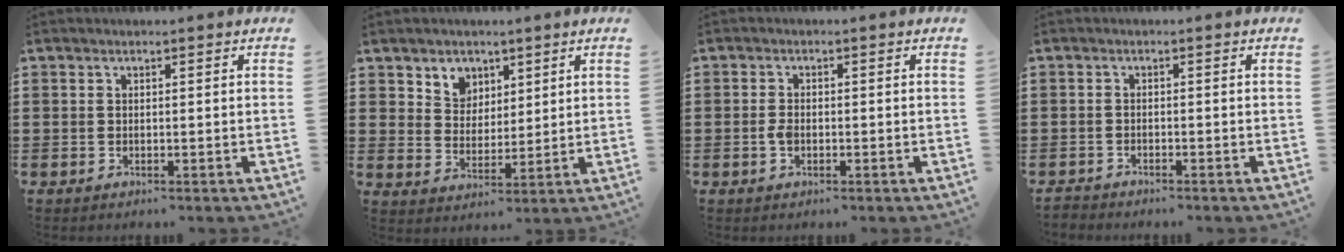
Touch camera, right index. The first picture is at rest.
{"total": 4.6, "force": [3.0, 3.6, 0.0], "torque": [-0.024, 0.006, 0.055]}
{"total": 2.0, "force": [-0.6, 1.1, 1.5], "torque": [-0.044, -0.004, -0.016]}
{"total": 1.5, "force": [-1.5, 0.0, -0.4], "torque": [0.004, 0.003, -0.033]}